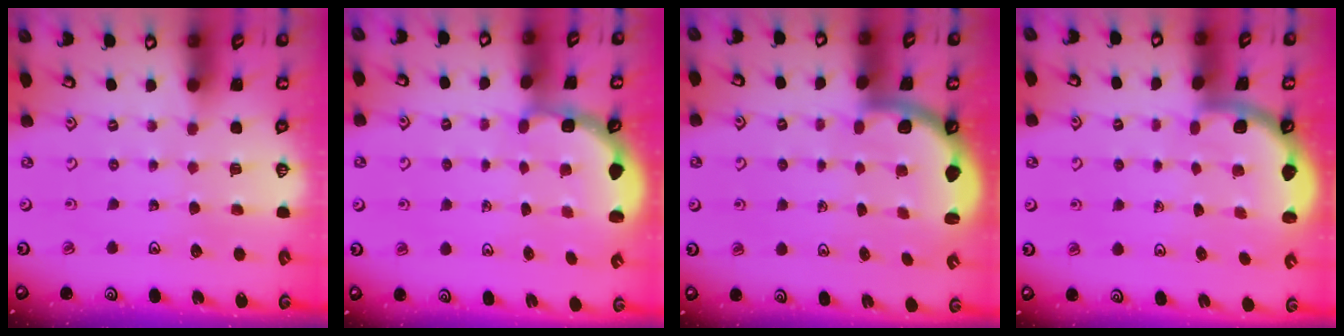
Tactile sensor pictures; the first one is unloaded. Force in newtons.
{"total": 2.8, "press": 2.4, "slide": 1.4}
{"total": 2.0, "press": 1.9, "slide": 0.5}
{"total": 1.6, "press": 1.6, "slide": 0.1}